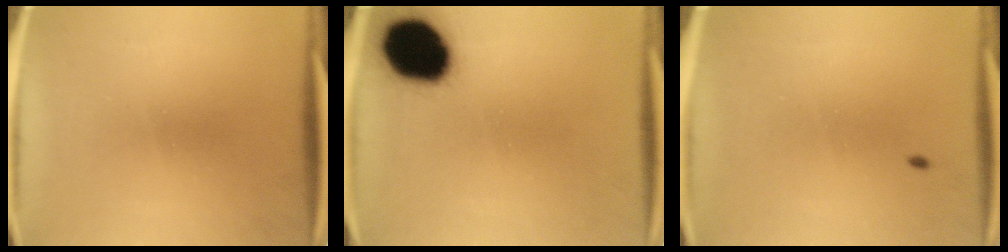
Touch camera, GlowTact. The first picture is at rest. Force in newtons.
{"total": 17.5}
{"total": 0.7}